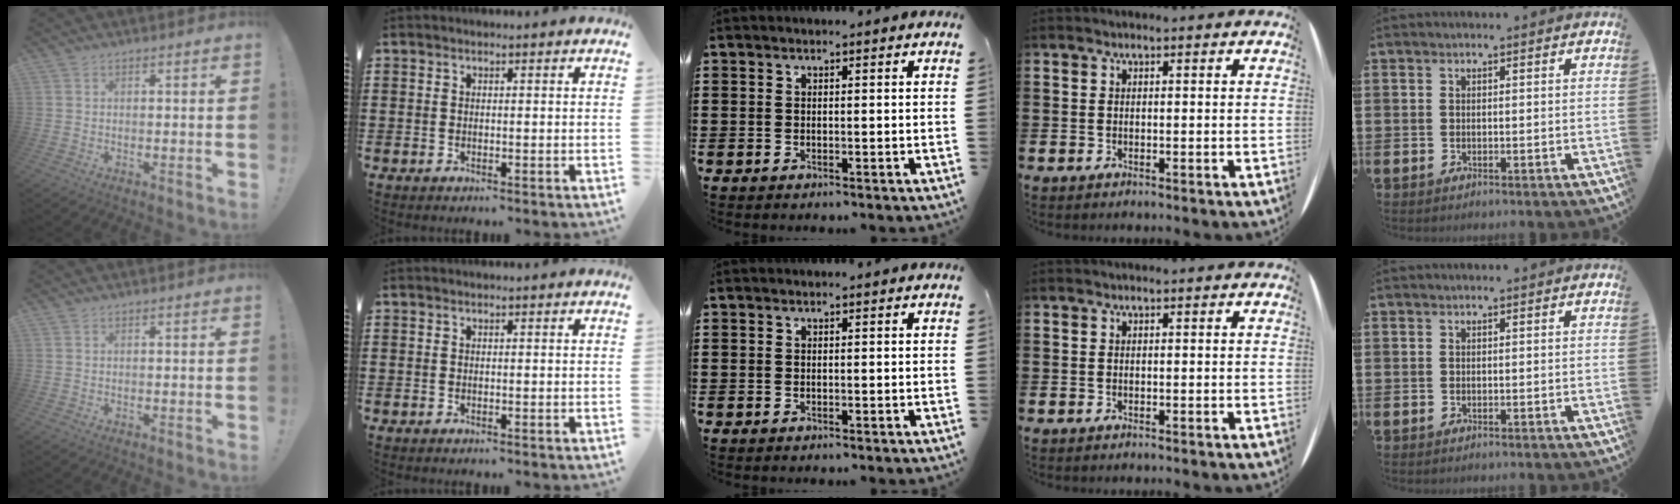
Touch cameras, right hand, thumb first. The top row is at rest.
{}